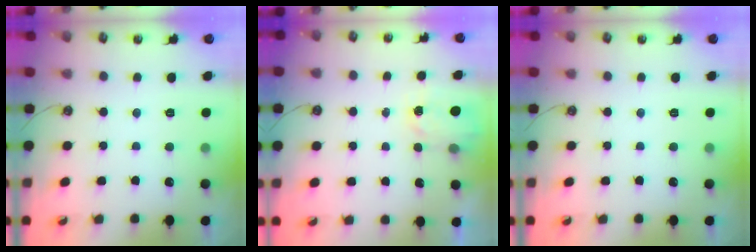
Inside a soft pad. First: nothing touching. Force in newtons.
{"total": 1.5, "press": 1.5, "slide": 0.2}
{"total": 0.0}